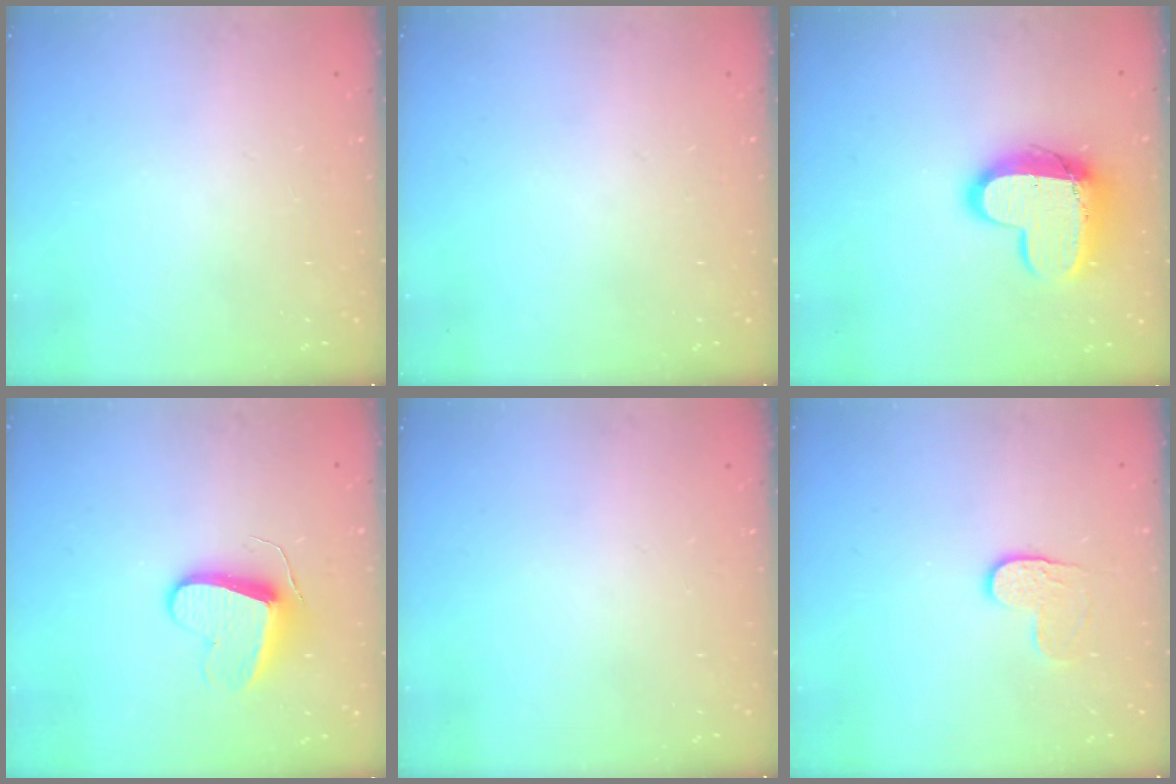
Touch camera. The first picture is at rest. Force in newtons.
{"total": 0.0}
{"total": 14.2, "press": 14.1, "slide": 1.1}
{"total": 10.6, "press": 10.6, "slide": 0.9}
{"total": 0.0}
{"total": 4.7, "press": 4.7, "slide": 0.2}